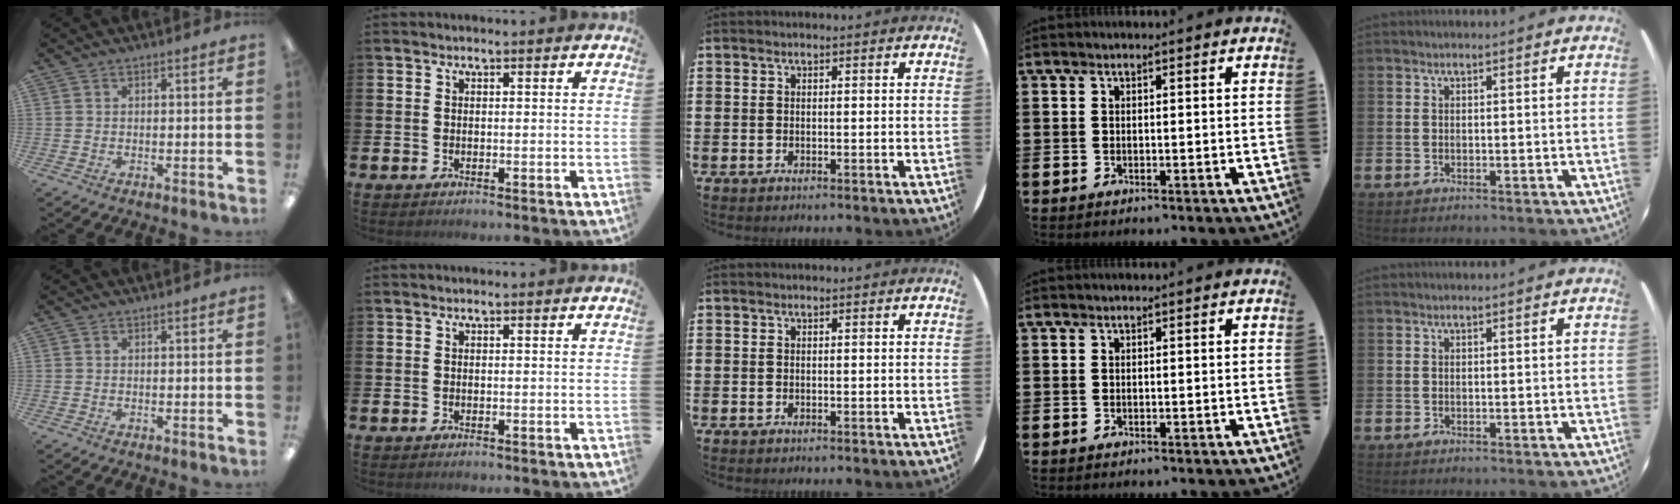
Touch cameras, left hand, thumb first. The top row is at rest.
{}